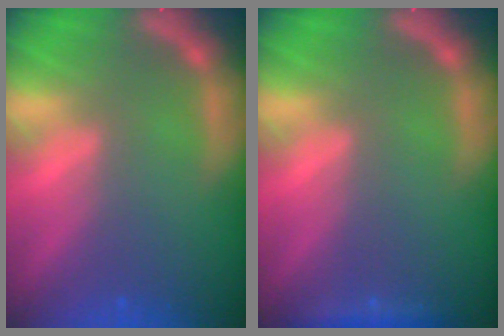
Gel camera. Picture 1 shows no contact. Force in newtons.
{"total": 1.4}